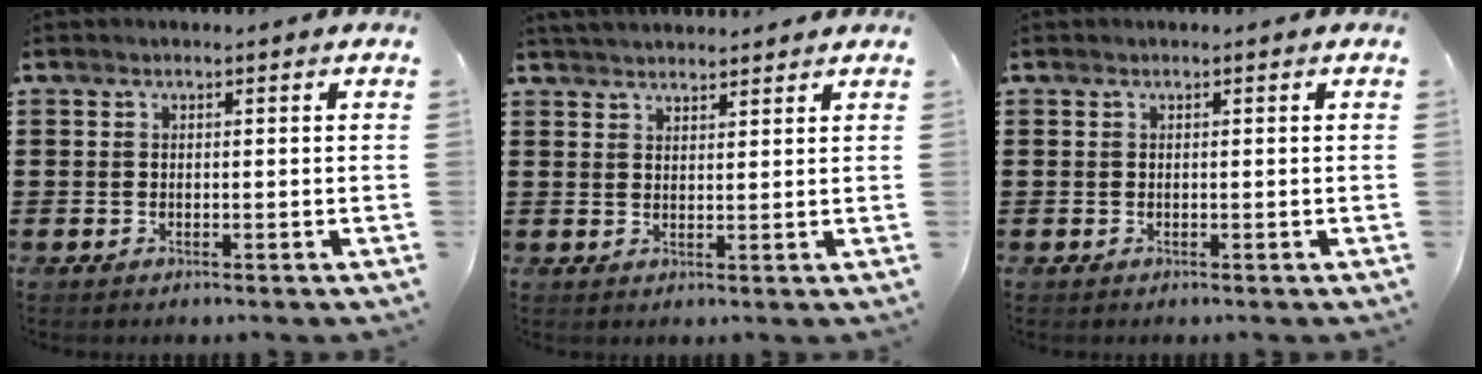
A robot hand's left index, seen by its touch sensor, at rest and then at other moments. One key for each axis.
{"total": 2.7, "fx": 2.7, "fy": 0.2, "fz": 0.2, "tx": -0.011, "ty": -0.002, "tz": 0.053}
{"total": 0.0}